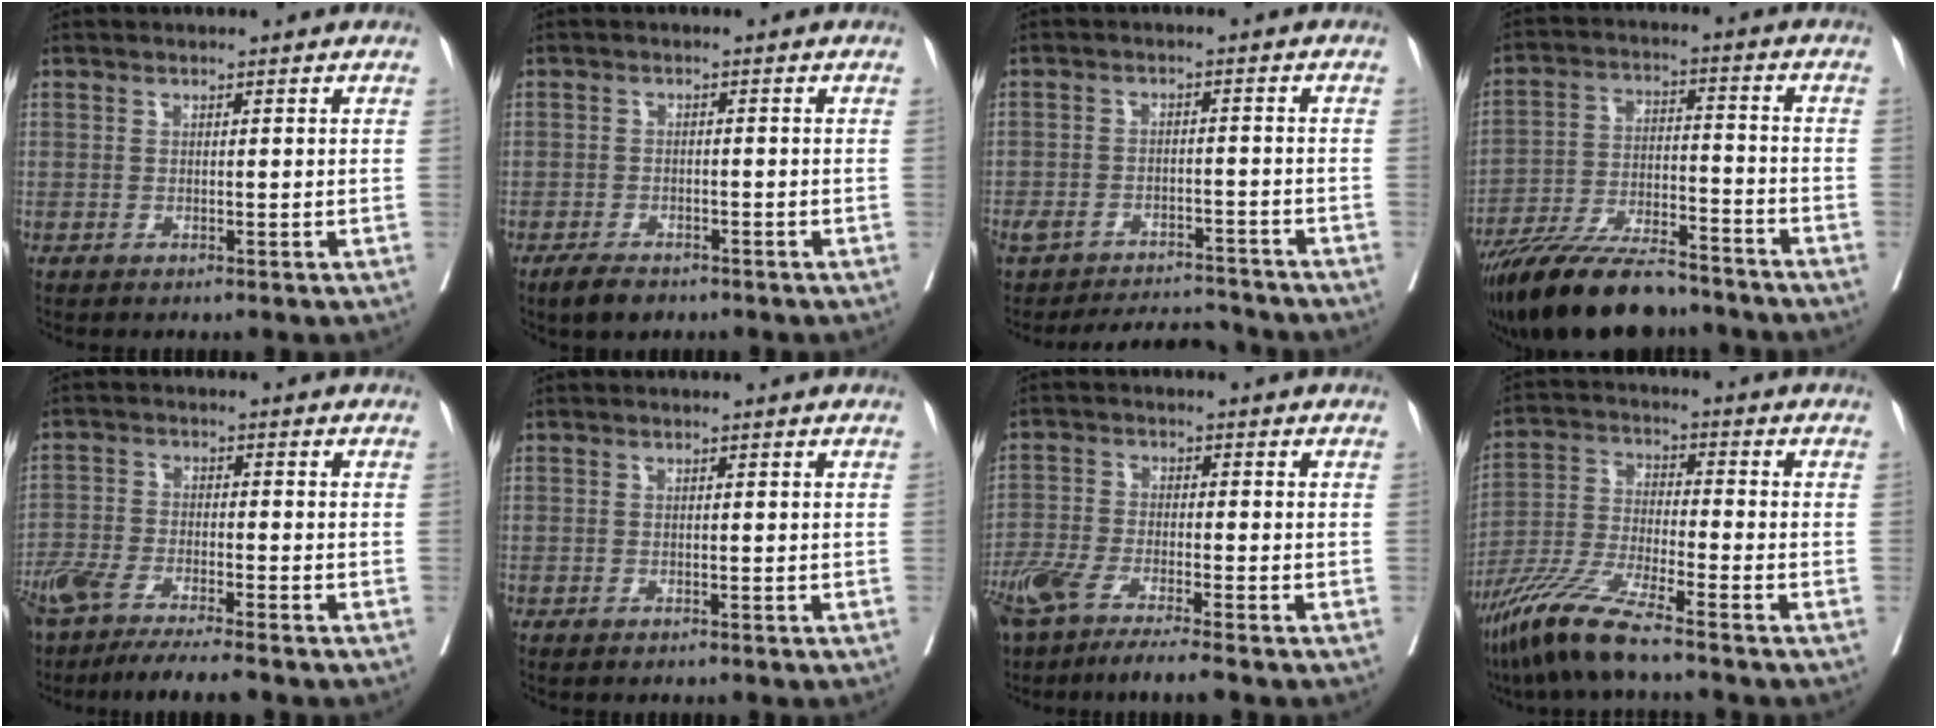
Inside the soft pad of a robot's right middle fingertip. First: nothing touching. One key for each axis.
{"total": 2.2, "fx": -1.6, "fy": 1.3, "fz": 0.8, "tx": -0.023, "ty": -0.002, "tz": -0.022}
{"total": 9.4, "fx": -9.0, "fy": 2.2, "fz": 1.5, "tx": -0.030, "ty": 0.014, "tz": -0.132}
{"total": 17.6, "fx": -15.2, "fy": 3.5, "fz": 8.1, "tx": -0.159, "ty": -0.013, "tz": -0.259}
{"total": 12.2, "fx": -10.0, "fy": 1.2, "fz": 6.9, "tx": -0.117, "ty": -0.025, "tz": -0.167}
{"total": 0.8, "fx": -0.6, "fy": 0.3, "fz": 0.3, "tx": -0.013, "ty": -0.002, "tz": -0.007}
{"total": 10.0, "fx": -7.6, "fy": 0.6, "fz": 6.5, "tx": -0.115, "ty": -0.021, "tz": -0.133}
{"total": 10.3, "fx": -7.8, "fy": 0.1, "fz": 6.8, "tx": -0.146, "ty": -0.031, "tz": -0.156}